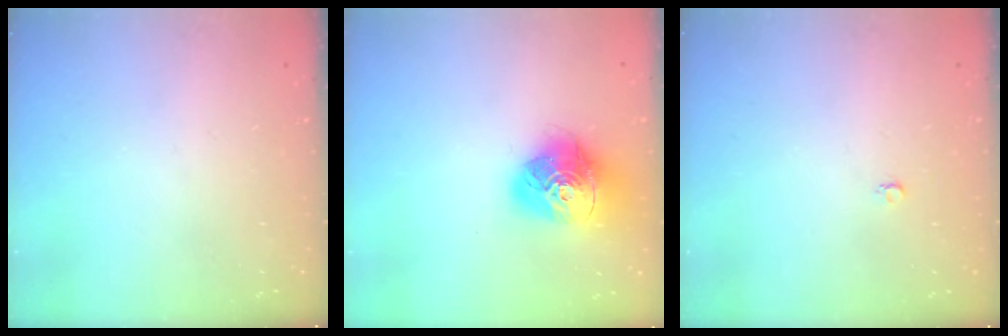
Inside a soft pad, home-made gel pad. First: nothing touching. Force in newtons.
{"total": 17.1, "press": 17.0, "slide": 2.2}
{"total": 2.6, "press": 2.6, "slide": 0.3}